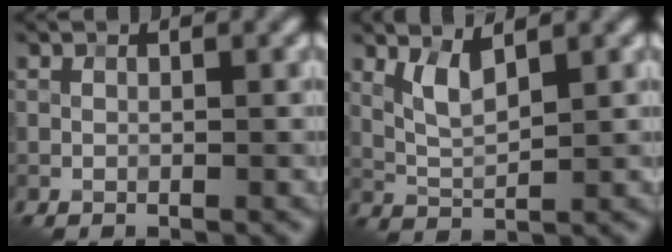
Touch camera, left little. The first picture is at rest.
{"total": 2.6, "force": [1.5, 0.7, 2.0], "torque": [-0.049, -0.006, 0.034]}